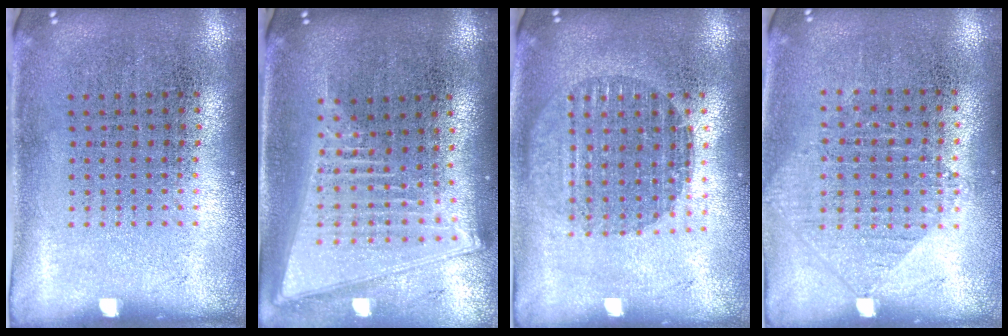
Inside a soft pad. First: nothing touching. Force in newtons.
{"total": 2.1, "press": 1.8, "slide": 1.1}
{"total": 1.6, "press": 1.4, "slide": 0.8}
{"total": 1.0, "press": 0.9, "slide": 0.4}